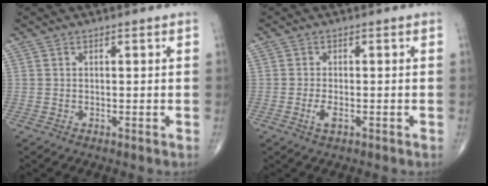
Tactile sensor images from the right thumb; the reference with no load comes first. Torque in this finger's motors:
{"motor_torque": [-0.20, 0.05, 0.16, 0.17, 0.09]}